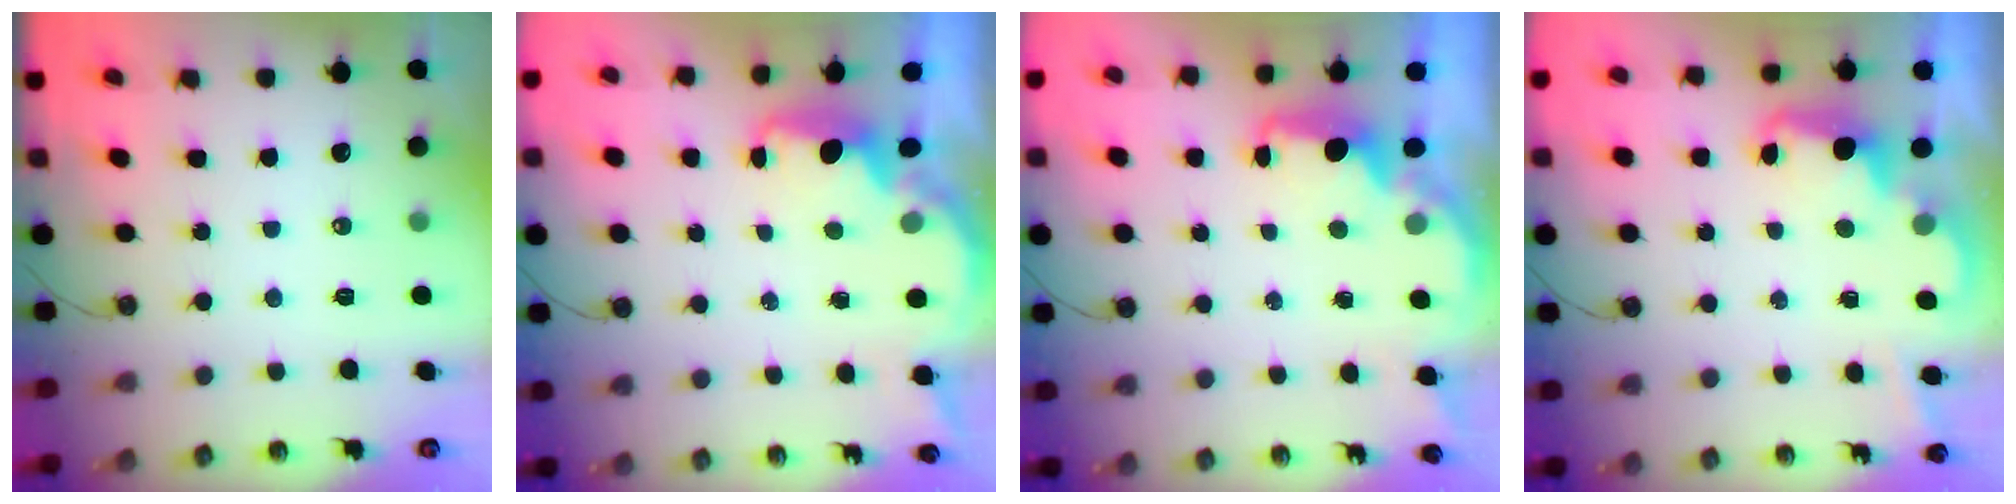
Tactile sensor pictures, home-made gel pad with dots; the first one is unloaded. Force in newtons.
{"total": 2.2, "press": 2.1, "slide": 0.7}
{"total": 2.8, "press": 2.7, "slide": 0.9}
{"total": 2.5, "press": 2.4, "slide": 0.6}